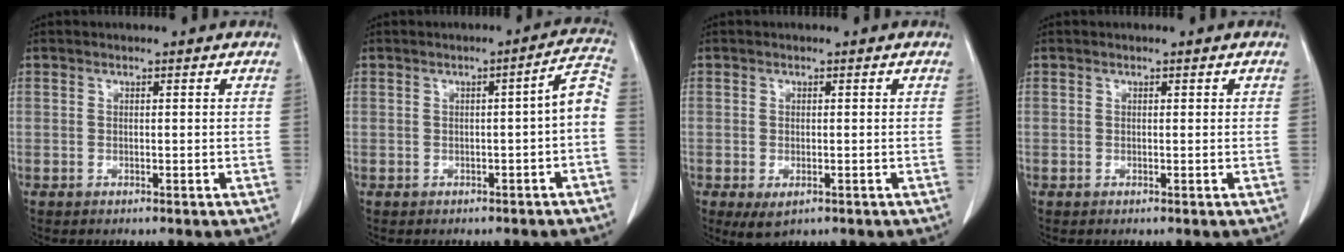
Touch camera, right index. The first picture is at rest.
{"total": 4.8, "force": [-1.3, 0.4, 4.6], "torque": [-0.052, 0.018, -0.017]}
{"total": 3.1, "force": [-1.4, 1.4, 2.3], "torque": [-0.041, -0.008, -0.014]}
{"total": 0.0}